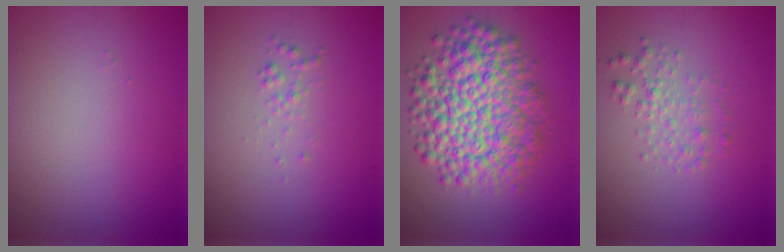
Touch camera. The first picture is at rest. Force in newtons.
{"total": 0.9, "press": 0.9, "slide": 0.0}
{"total": 9.5, "press": 9.5, "slide": 0.3}
{"total": 2.0, "press": 2.0, "slide": 0.1}